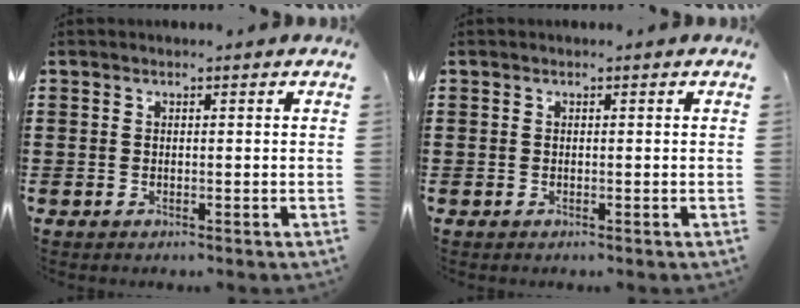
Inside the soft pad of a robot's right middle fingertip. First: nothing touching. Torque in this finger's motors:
{"motor_torque": [-0.08, -0.08, 0.00, -0.01]}